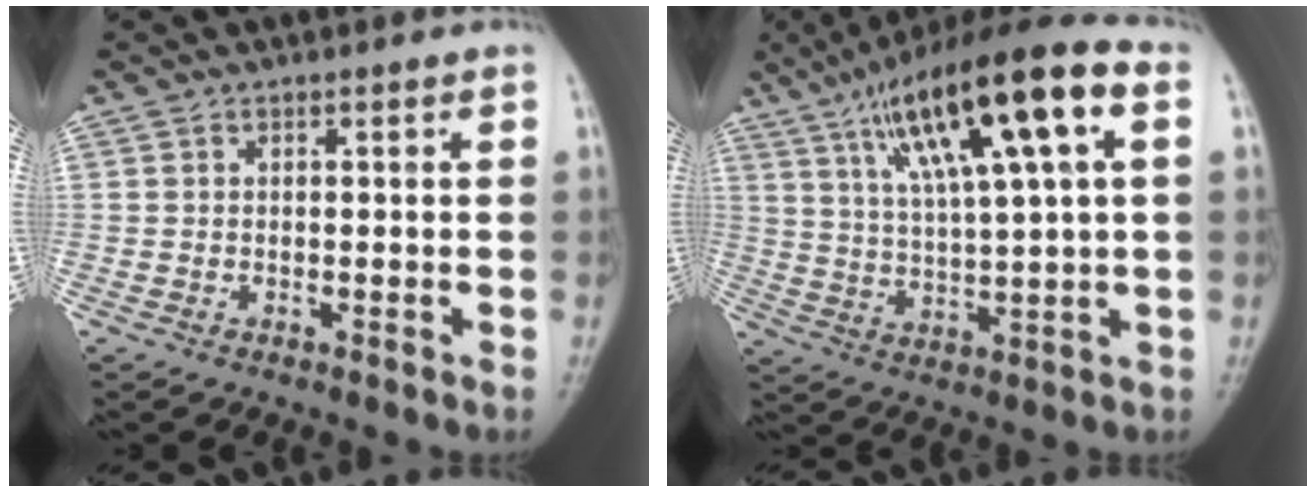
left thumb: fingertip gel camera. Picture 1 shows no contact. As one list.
[{"total": 20.5, "force": [8.1, 4.4, 18.3], "torque": [-0.302, 0.010, 0.134]}]